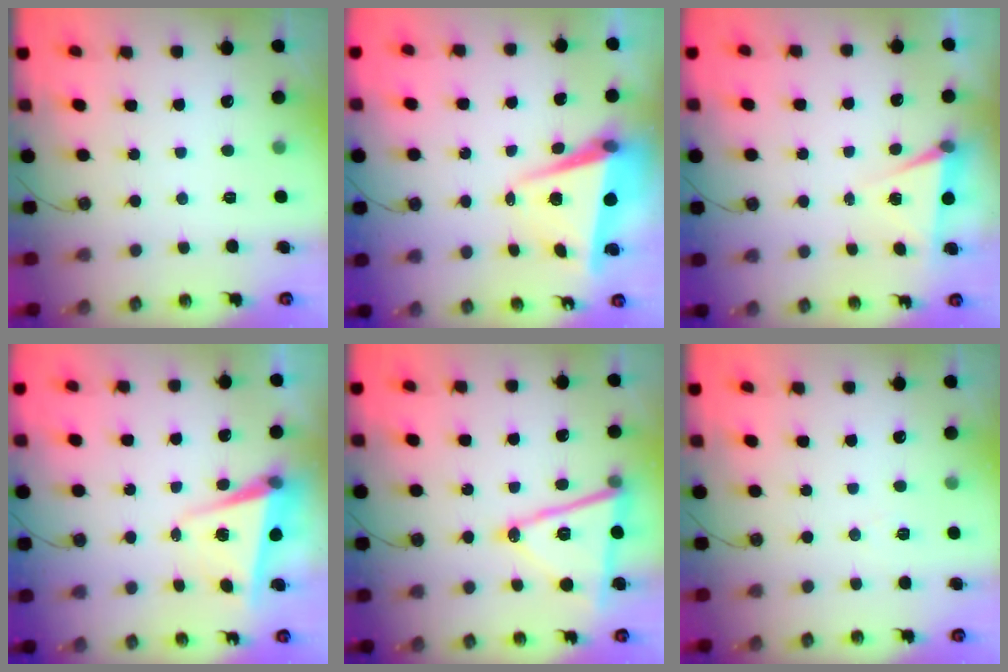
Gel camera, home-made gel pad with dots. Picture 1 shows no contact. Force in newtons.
{"total": 7.3, "press": 7.1, "slide": 1.3}
{"total": 5.0, "press": 2.3, "slide": 4.4}
{"total": 5.4, "press": 5.3, "slide": 1.3}
{"total": 14.6, "press": 14.1, "slide": 3.8}
{"total": 4.9, "press": 3.3, "slide": 3.6}